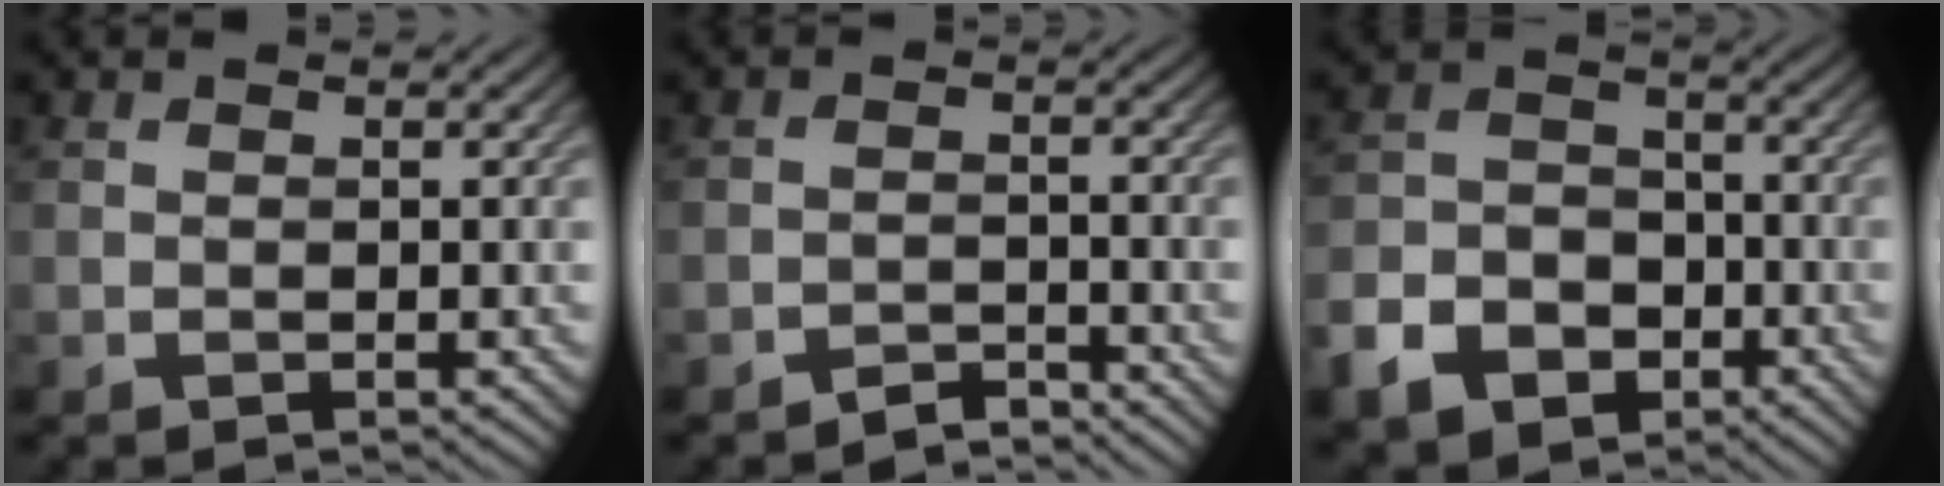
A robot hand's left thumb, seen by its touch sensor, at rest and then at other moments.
{"total": 2.3, "force": [-2.2, 0.3, 0.4], "torque": [-0.003, 0.007, -0.043]}
{"total": 8.3, "force": [-4.7, 5.9, 3.5], "torque": [-0.088, -0.016, -0.093]}